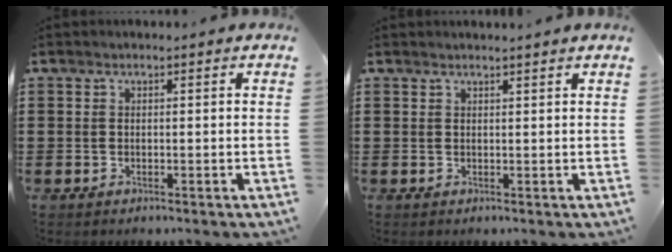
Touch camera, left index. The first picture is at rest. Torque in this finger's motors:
{"motor_torque": [0.61, -1.53, 0.15, 0.03]}